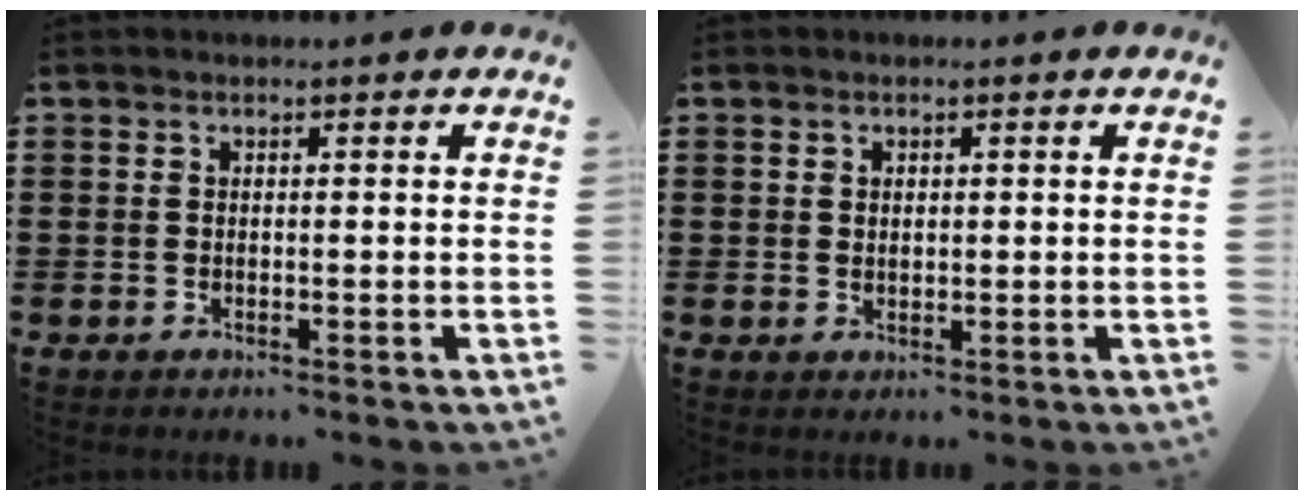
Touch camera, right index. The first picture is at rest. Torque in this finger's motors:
{"motor_torque": [-0.25, 0.31, -0.02, -0.01]}